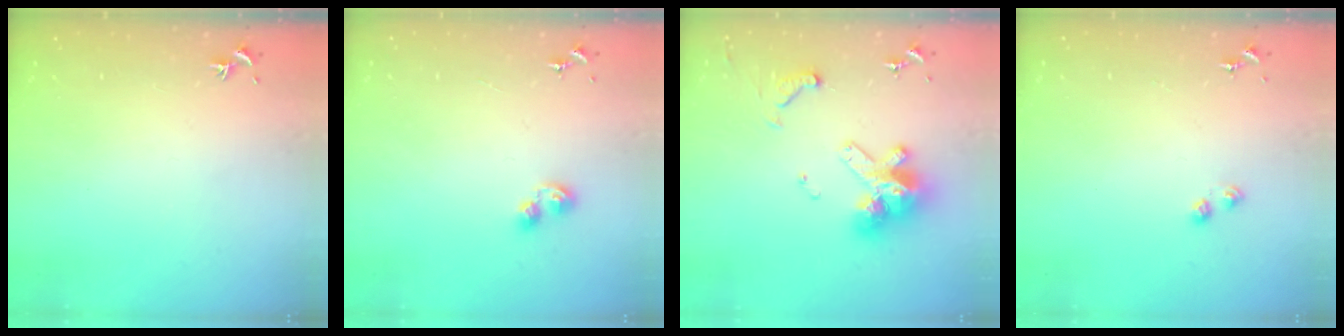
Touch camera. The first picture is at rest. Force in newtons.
{"total": 5.2, "press": 5.1, "slide": 0.5}
{"total": 15.0, "press": 15.0, "slide": 0.9}
{"total": 3.3, "press": 3.3, "slide": 0.4}